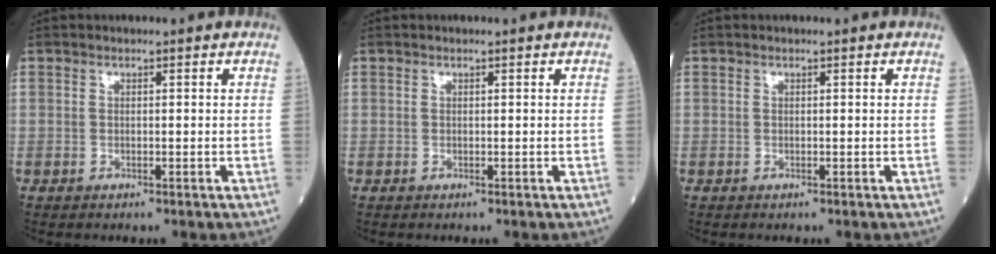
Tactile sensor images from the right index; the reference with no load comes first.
{"total": 0.0}
{"total": 0.0}